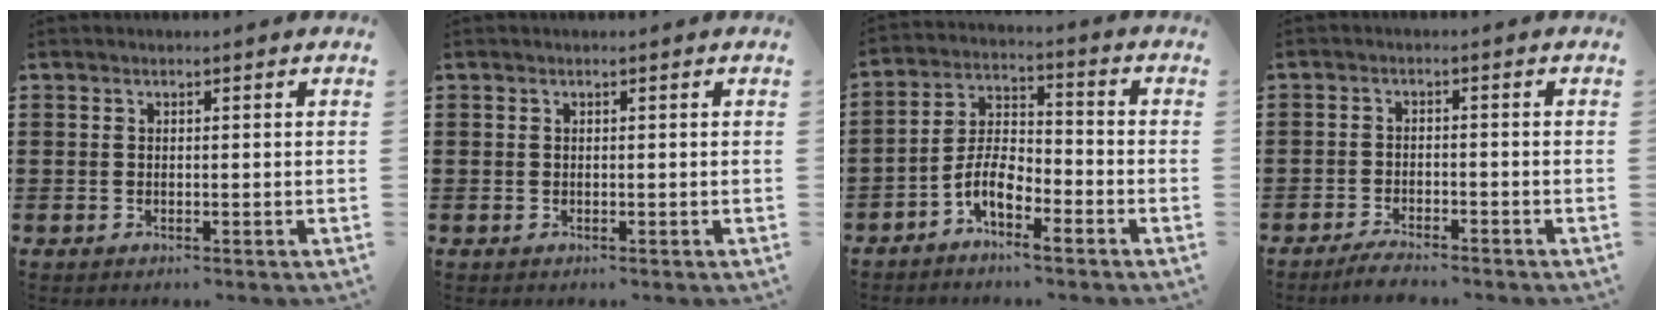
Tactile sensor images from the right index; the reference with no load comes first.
{"total": 0.0}
{"total": 6.6, "force": [-3.9, 2.6, 4.6], "torque": [-0.116, -0.001, -0.084]}
{"total": 2.3, "force": [-2.3, 0.0, 0.4], "torque": [-0.011, 0.001, -0.046]}